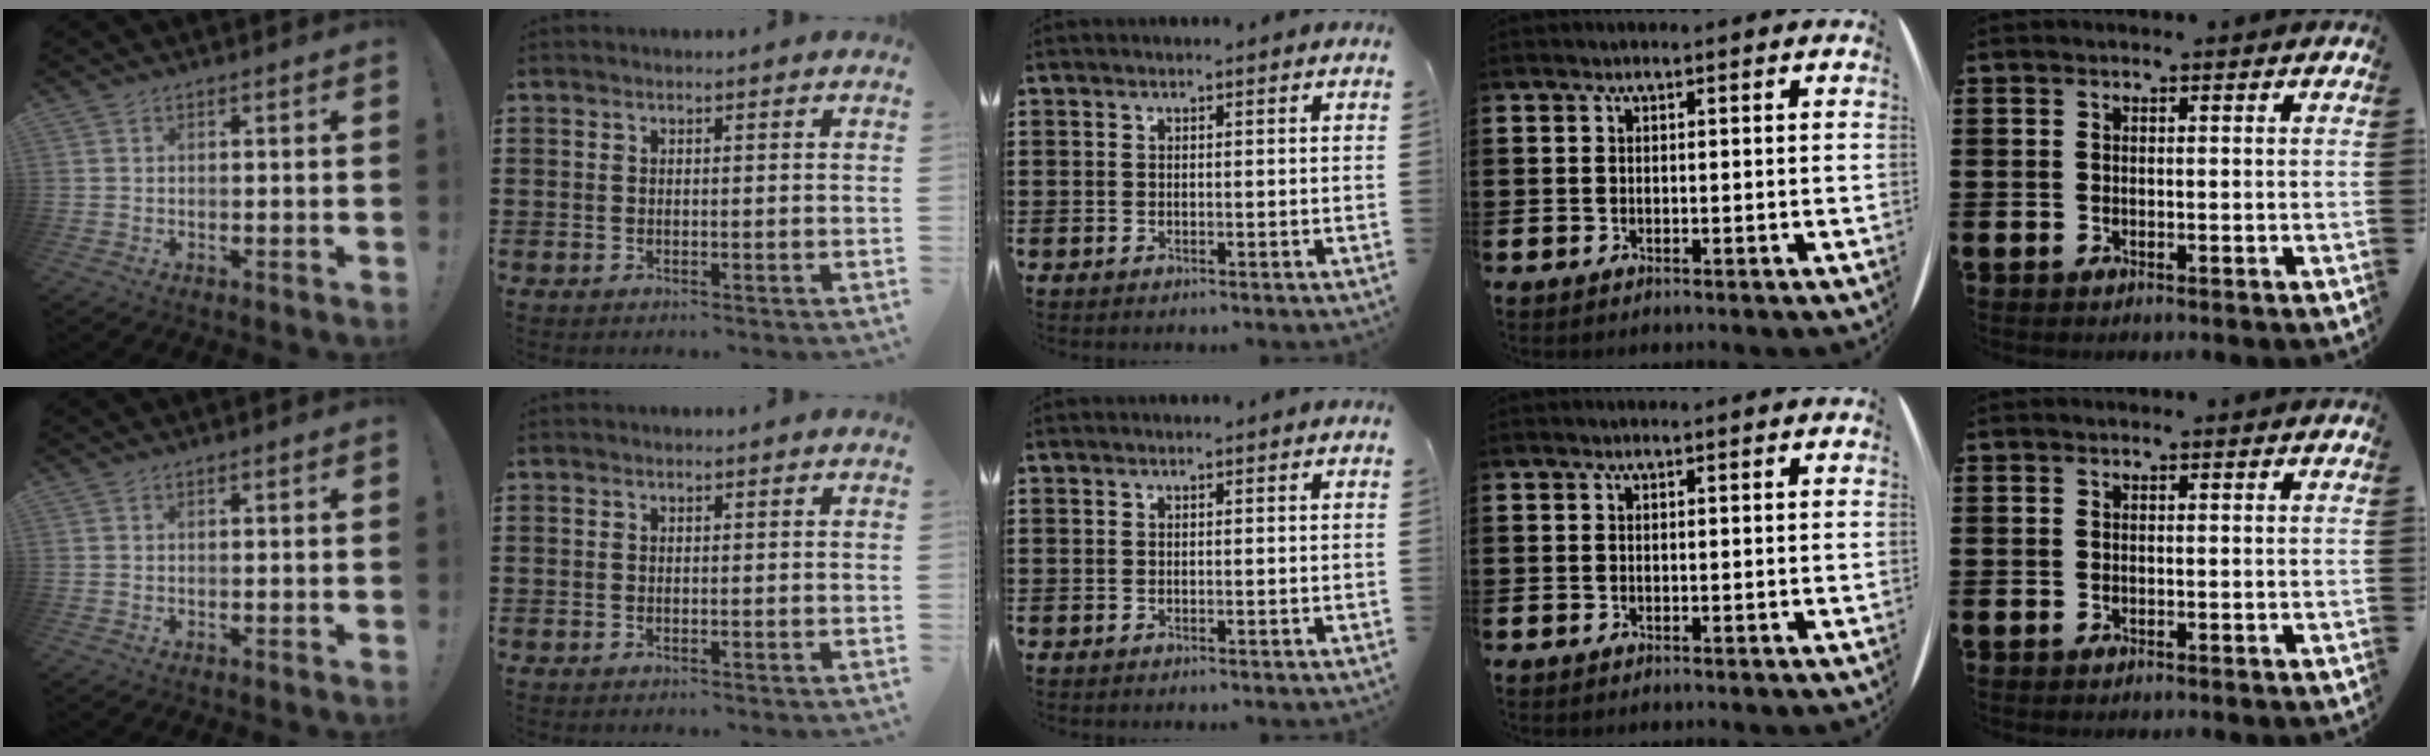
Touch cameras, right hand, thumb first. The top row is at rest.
{}